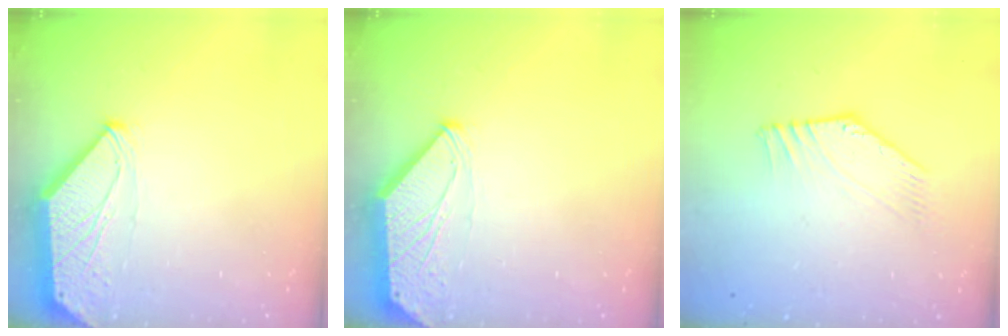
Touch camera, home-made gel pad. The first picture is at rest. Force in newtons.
{"total": 0.0}
{"total": 2.9, "press": 2.9, "slide": 0.2}